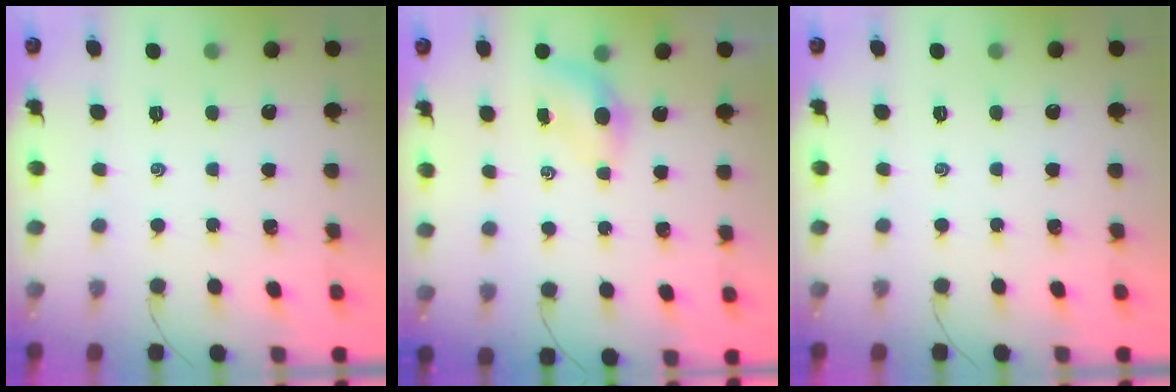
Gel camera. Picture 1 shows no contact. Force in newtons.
{"total": 4.0, "press": 3.9, "slide": 0.9}
{"total": 0.0}